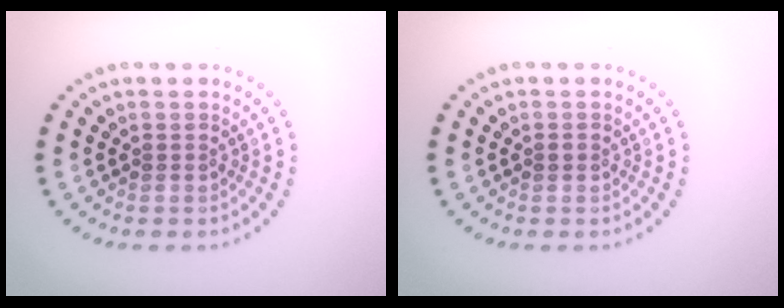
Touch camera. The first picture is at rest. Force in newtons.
{"total": 0.6, "press": 0.6, "slide": 0.0}